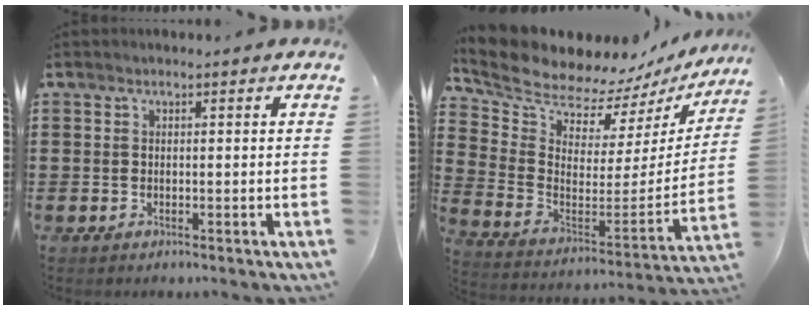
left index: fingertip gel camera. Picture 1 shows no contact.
{"total": 8.2, "force": [8.0, 1.8, 0.5], "torque": [-0.065, -0.076, 0.134]}